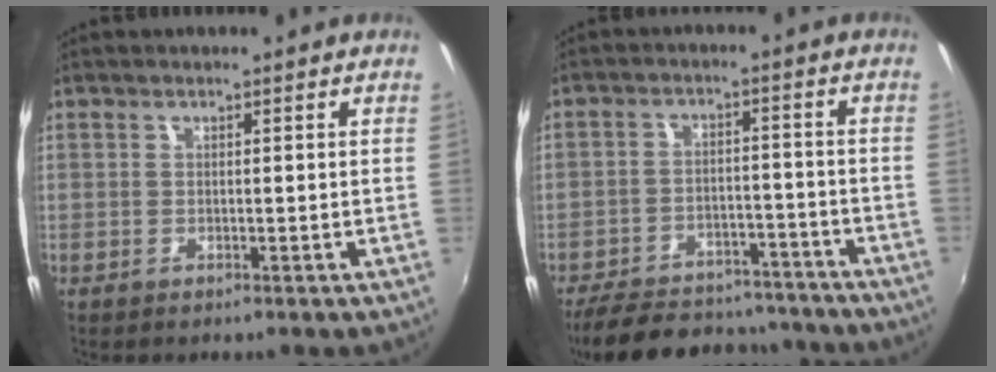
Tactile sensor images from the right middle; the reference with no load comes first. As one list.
[{"total": 20.6, "force": [-17.3, 8.0, 7.8], "torque": [-0.173, 0.022, -0.229]}]